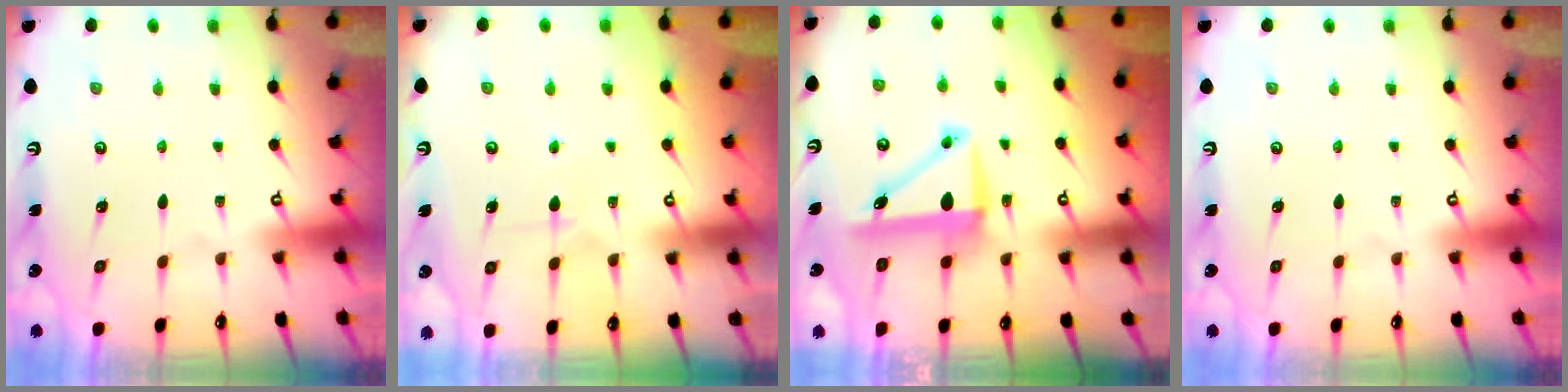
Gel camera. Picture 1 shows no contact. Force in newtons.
{"total": 5.3, "press": 5.3, "slide": 0.4}
{"total": 7.8, "press": 7.6, "slide": 1.7}
{"total": 0.0}